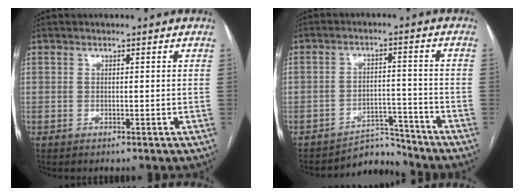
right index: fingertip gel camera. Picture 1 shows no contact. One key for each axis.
{"total": 5.1, "fx": -4.8, "fy": 0.9, "fz": -1.2, "tx": 0.024, "ty": 0.027, "tz": -0.072}